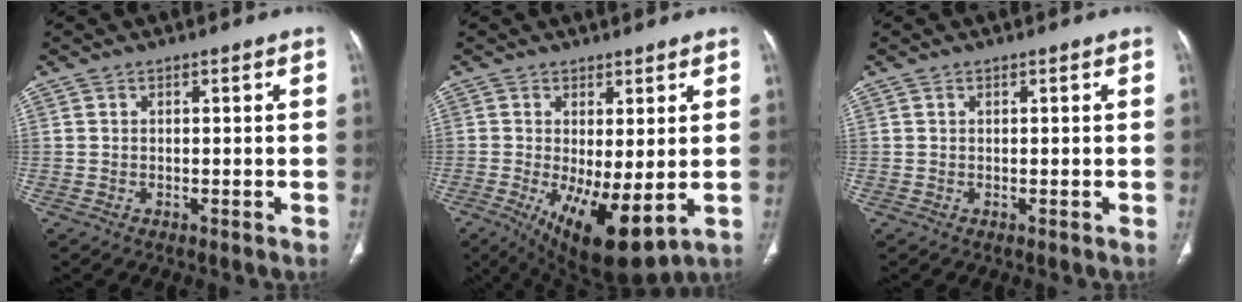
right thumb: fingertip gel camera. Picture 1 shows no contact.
{"total": 12.0, "force": [-2.2, 4.4, 11.0], "torque": [-0.181, -0.025, -0.016]}
{"total": 0.0}